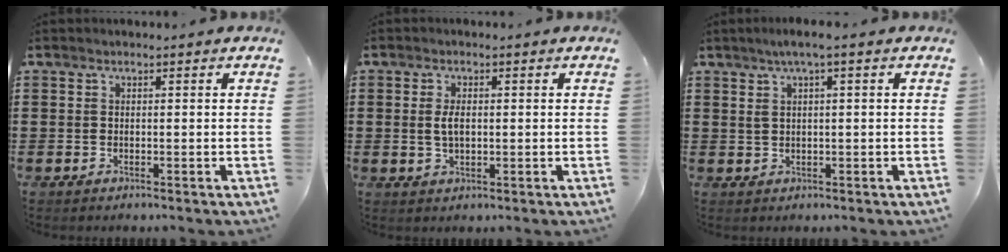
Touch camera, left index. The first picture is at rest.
{"total": 2.8, "force": [0.3, 1.2, 2.5], "torque": [-0.060, 0.001, 0.002]}
{"total": 2.4, "force": [0.8, 0.1, 2.2], "torque": [-0.043, -0.001, 0.013]}